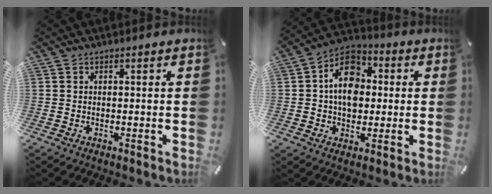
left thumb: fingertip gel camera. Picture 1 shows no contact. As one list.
[{"total": 11.6, "force": [0.2, 9.0, 7.2], "torque": [-0.121, 0.010, 0.001]}]